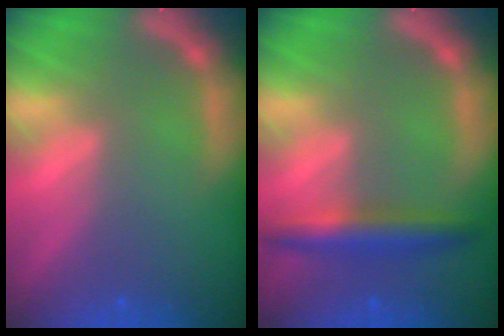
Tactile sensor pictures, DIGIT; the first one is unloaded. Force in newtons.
{"total": 4.0}